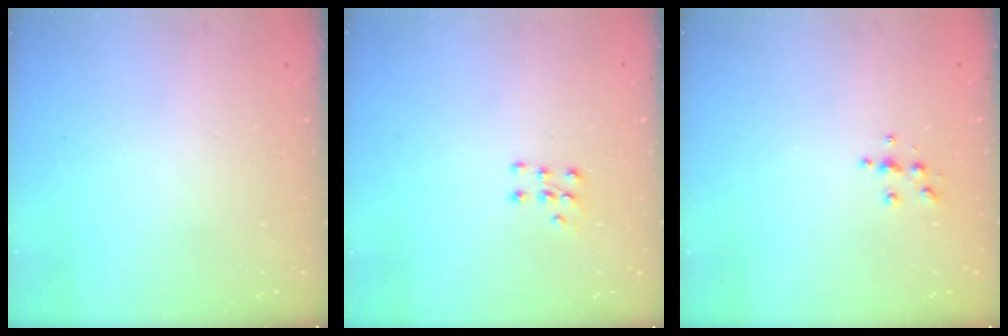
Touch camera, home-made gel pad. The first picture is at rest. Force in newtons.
{"total": 5.0, "press": 5.0, "slide": 0.6}
{"total": 4.9, "press": 4.9, "slide": 0.5}